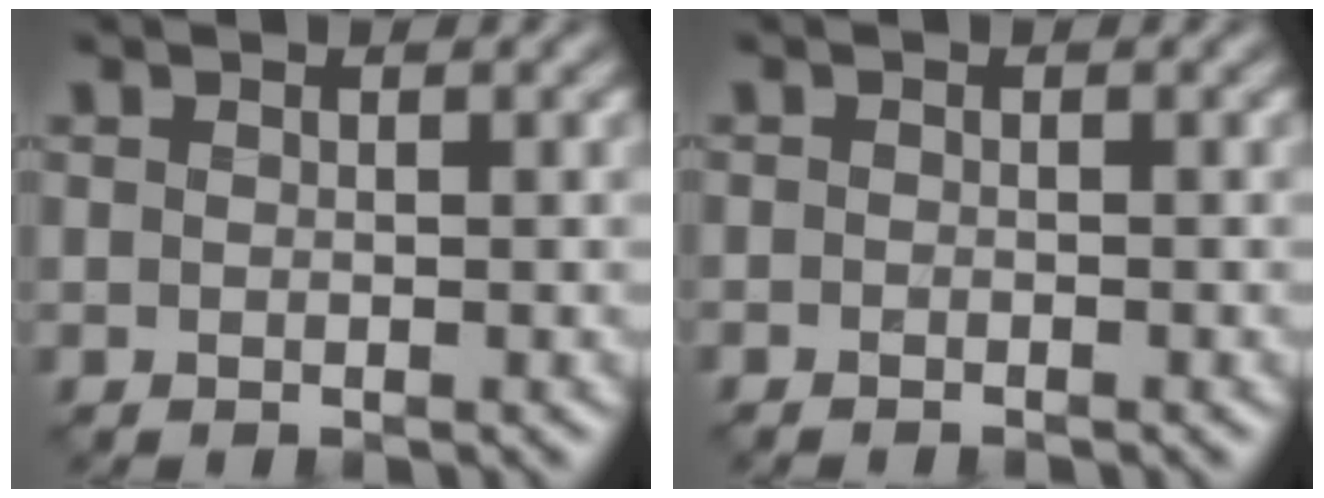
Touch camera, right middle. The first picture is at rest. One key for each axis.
{"total": 0.5, "fx": -0.5, "fy": -0.1, "fz": 0.0, "tx": -0.002, "ty": -0.001, "tz": -0.010}